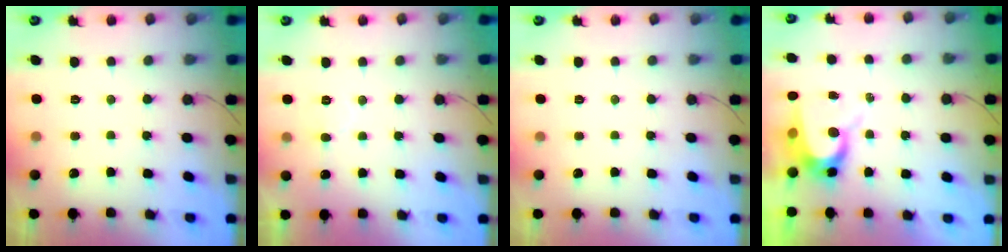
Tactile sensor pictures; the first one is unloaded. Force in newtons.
{"total": 5.4, "press": 5.4, "slide": 0.5}
{"total": 0.0}
{"total": 9.7, "press": 9.7, "slide": 0.9}